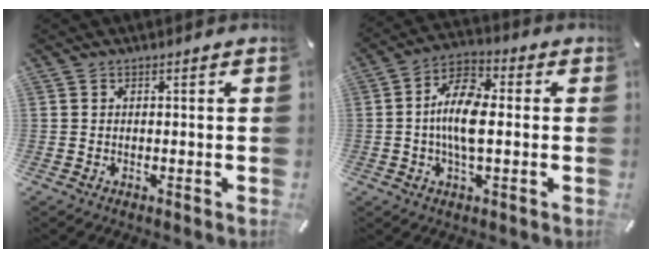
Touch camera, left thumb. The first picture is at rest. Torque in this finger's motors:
{"motor_torque": [0.12, 0.61, 0.75, -0.48, 0.37]}